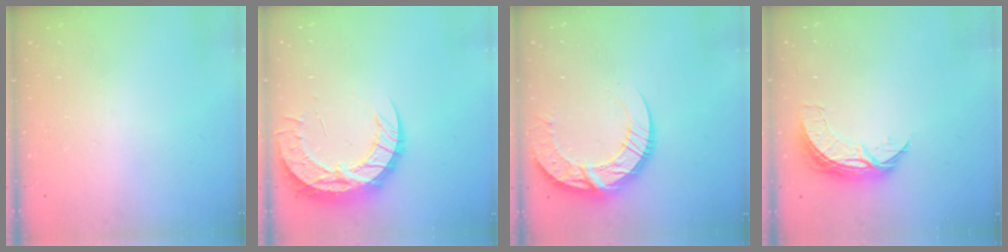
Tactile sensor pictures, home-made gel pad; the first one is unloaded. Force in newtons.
{"total": 13.4, "press": 13.4, "slide": 1.0}
{"total": 13.9, "press": 13.8, "slide": 1.4}
{"total": 7.3, "press": 7.3, "slide": 0.2}